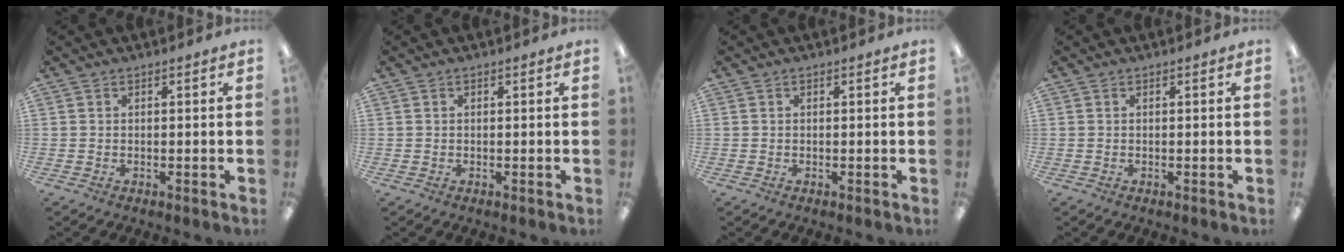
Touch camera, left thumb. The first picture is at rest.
{"total": 0.0}
{"total": 0.0}
{"total": 0.0}